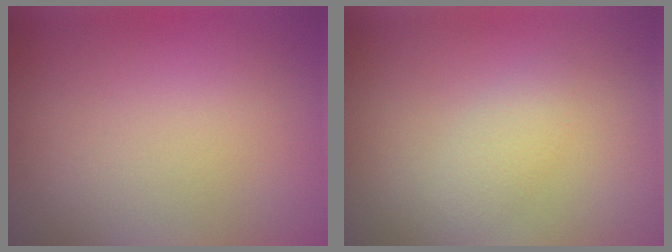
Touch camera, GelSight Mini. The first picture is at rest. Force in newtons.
{"total": 1.6, "press": 1.6, "slide": 0.1}